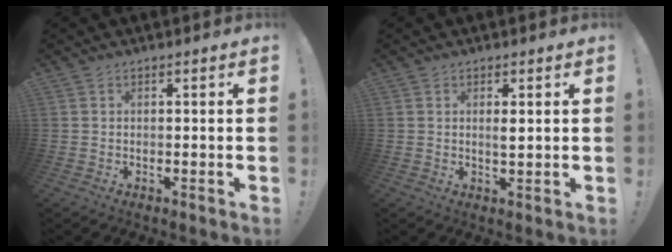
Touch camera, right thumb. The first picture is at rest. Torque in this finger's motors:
{"motor_torque": [-0.46, -0.12, -0.16, 0.08, 0.08]}